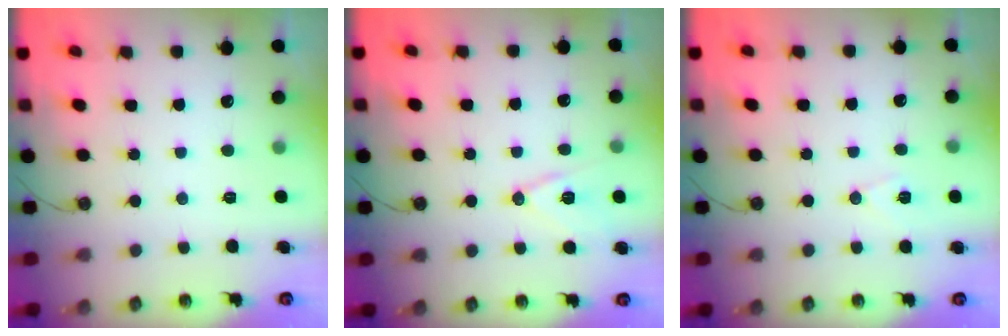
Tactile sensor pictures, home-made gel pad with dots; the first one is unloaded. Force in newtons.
{"total": 11.2, "press": 10.7, "slide": 3.4}
{"total": 7.2, "press": 5.7, "slide": 4.5}